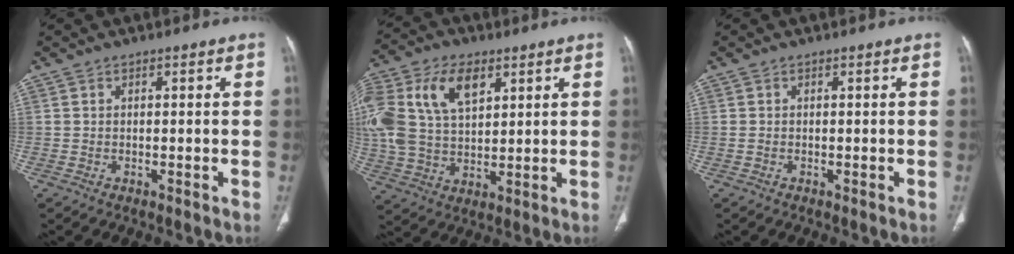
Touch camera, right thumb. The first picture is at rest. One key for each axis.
{"total": 21.6, "fx": 8.0, "fy": 13.5, "fz": 14.8, "tx": -0.342, "ty": 0.018, "tz": 0.153}
{"total": 0.6, "fx": -0.1, "fy": 0.3, "fz": 0.4, "tx": -0.013, "ty": 0.003, "tz": -0.001}